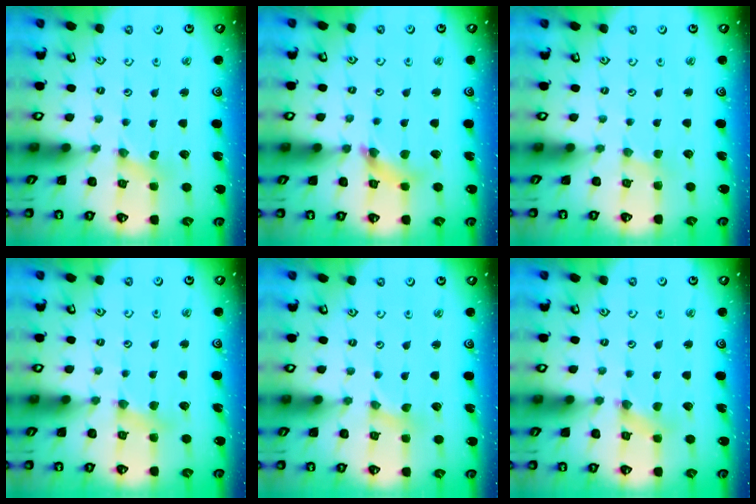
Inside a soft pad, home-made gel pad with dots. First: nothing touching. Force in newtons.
{"total": 6.2, "press": 6.2, "slide": 0.7}
{"total": 1.2, "press": 1.2, "slide": 0.3}
{"total": 4.4, "press": 4.4, "slide": 0.5}
{"total": 0.0}
{"total": 0.9, "press": 0.8, "slide": 0.3}